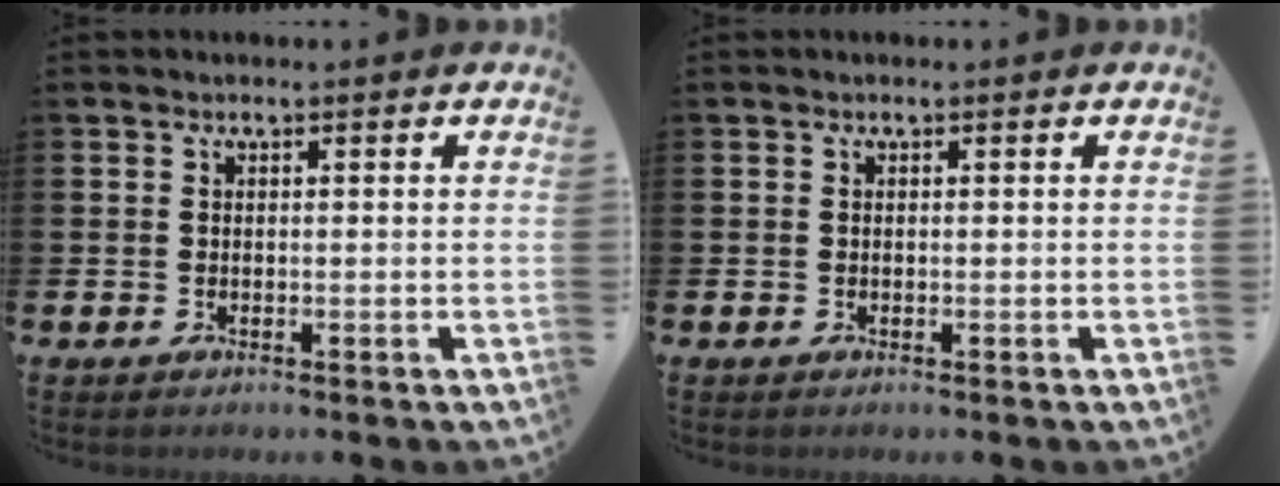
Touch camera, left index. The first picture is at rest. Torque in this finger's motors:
{"motor_torque": [-0.32, 0.03, -0.09, -0.01]}